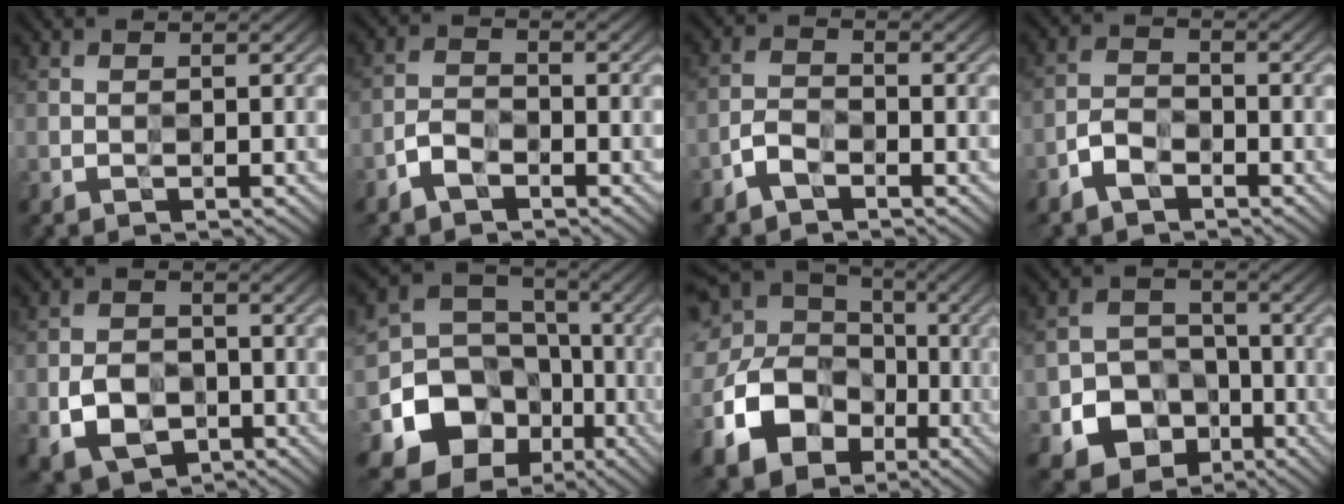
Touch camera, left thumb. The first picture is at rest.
{"total": 3.0, "force": [-2.1, 1.3, 1.7], "torque": [-0.035, 0.004, -0.051]}
{"total": 2.7, "force": [-1.9, 1.1, 1.5], "torque": [-0.033, 0.005, -0.048]}
{"total": 3.5, "force": [-2.4, 1.6, 2.0], "torque": [-0.041, 0.003, -0.058]}
{"total": 6.0, "force": [-2.4, 4.2, 3.6], "torque": [-0.072, -0.010, -0.045]}
{"total": 14.4, "force": [-5.2, 12.5, 5.0], "torque": [-0.132, -0.034, -0.112]}
{"total": 17.1, "force": [-4.7, 14.4, 8.1], "torque": [-0.217, -0.021, -0.094]}
{"total": 9.4, "force": [-4.4, 7.4, 3.6], "torque": [-0.073, -0.023, -0.097]}